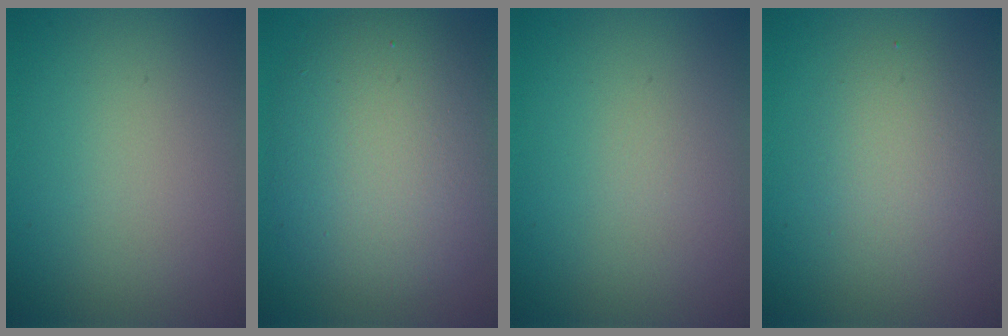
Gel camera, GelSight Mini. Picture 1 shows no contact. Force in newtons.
{"total": 8.4, "press": 8.4, "slide": 0.5}
{"total": 0.0}
{"total": 2.4, "press": 2.4, "slide": 0.2}